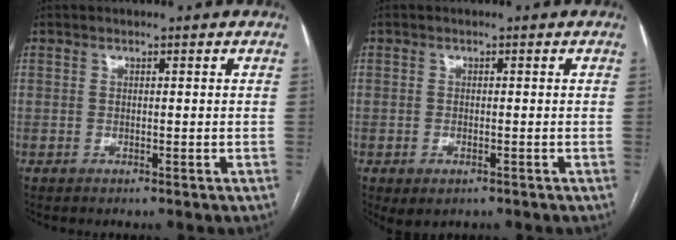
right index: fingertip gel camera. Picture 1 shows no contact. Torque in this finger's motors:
{"motor_torque": [0.28, -0.51, 0.09, 0.00]}